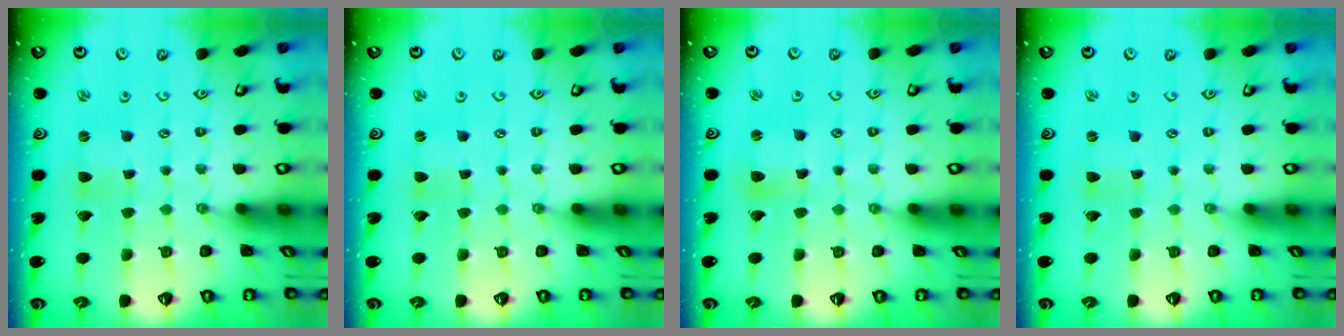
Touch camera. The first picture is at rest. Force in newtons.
{"total": 0.0}
{"total": 3.1, "press": 3.1, "slide": 0.3}
{"total": 0.0}